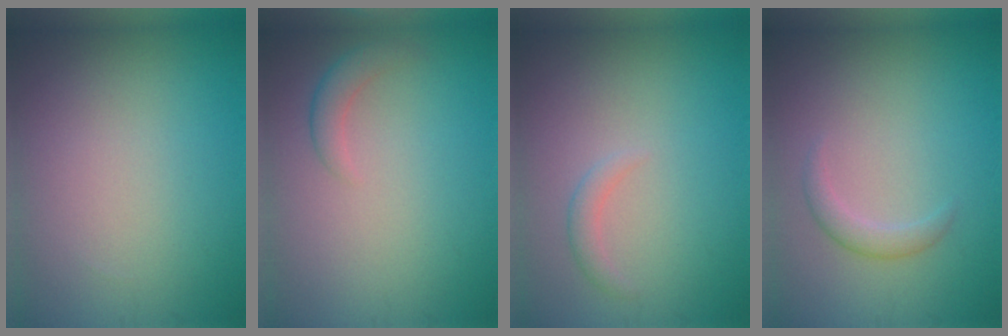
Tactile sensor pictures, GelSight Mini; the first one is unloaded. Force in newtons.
{"total": 1.6, "press": 1.6, "slide": 0.1}
{"total": 1.1, "press": 1.1, "slide": 0.1}
{"total": 1.6, "press": 1.6, "slide": 0.0}